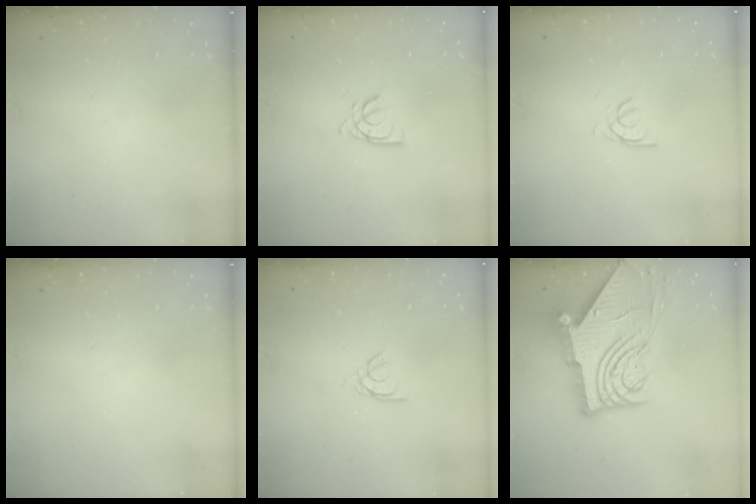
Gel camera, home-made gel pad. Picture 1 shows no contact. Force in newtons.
{"total": 6.7, "press": 6.7, "slide": 0.5}
{"total": 2.6, "press": 2.6, "slide": 0.2}
{"total": 0.0}
{"total": 2.2, "press": 2.2, "slide": 0.2}
{"total": 14.9, "press": 14.8, "slide": 1.9}